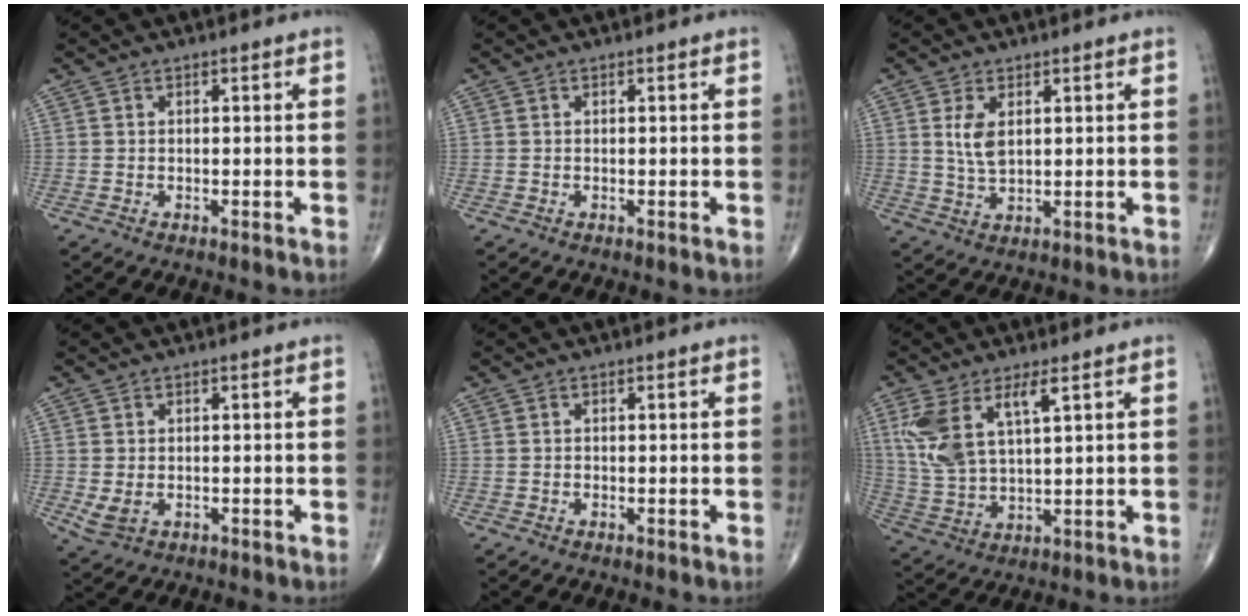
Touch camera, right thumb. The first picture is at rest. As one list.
[{"total": 0.0}, {"total": 4.6, "force": [1.4, 2.3, 3.7], "torque": [-0.070, -0.008, 0.034]}, {"total": 2.9, "force": [-0.3, 2.1, 2.0], "torque": [-0.043, -0.003, 0.005]}, {"total": 0.0}, {"total": 10.2, "force": [4.5, 3.9, 8.3], "torque": [-0.180, -0.016, 0.101]}]